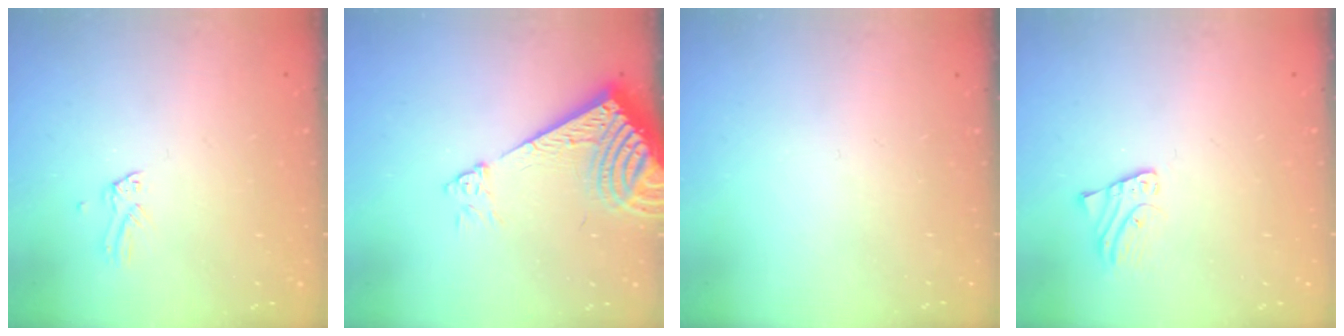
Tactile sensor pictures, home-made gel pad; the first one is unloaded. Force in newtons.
{"total": 10.2, "press": 10.0, "slide": 1.8}
{"total": 0.0}
{"total": 1.3, "press": 1.3, "slide": 0.1}